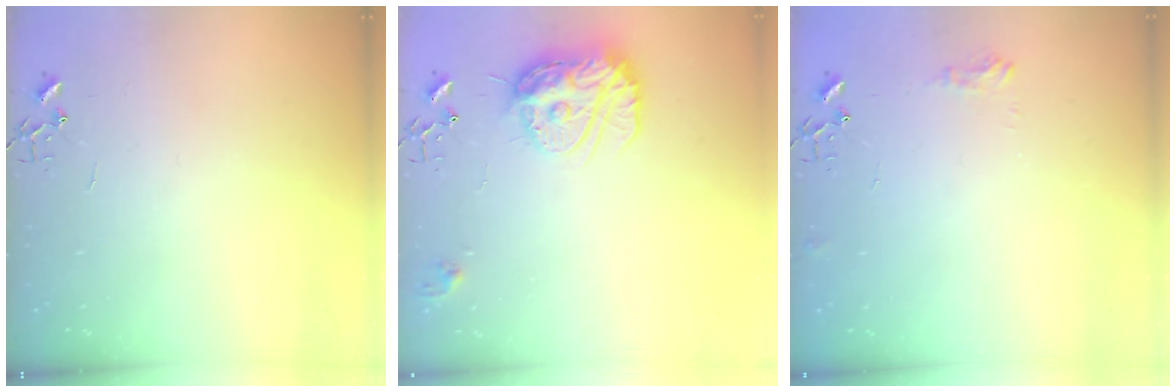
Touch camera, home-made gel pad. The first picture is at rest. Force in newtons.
{"total": 14.6, "press": 14.5, "slide": 1.5}
{"total": 7.2, "press": 7.1, "slide": 1.0}